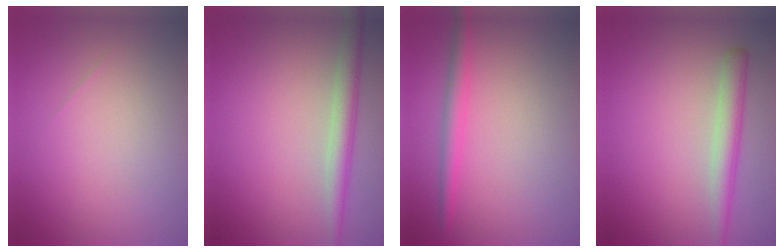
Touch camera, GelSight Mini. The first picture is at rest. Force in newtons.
{"total": 3.0, "press": 3.0, "slide": 0.1}
{"total": 2.0, "press": 2.0, "slide": 0.2}
{"total": 2.8, "press": 2.8, "slide": 0.1}